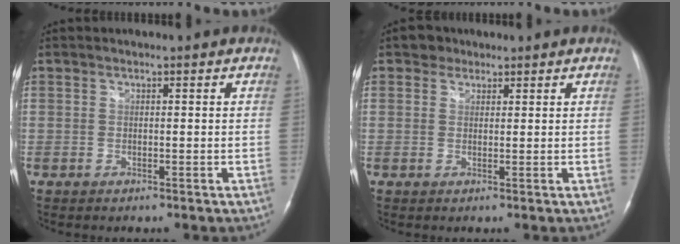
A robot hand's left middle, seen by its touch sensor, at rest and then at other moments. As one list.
[{"total": 2.1, "force": [1.4, 1.6, 0.2], "torque": [-0.002, 0.007, 0.017]}]